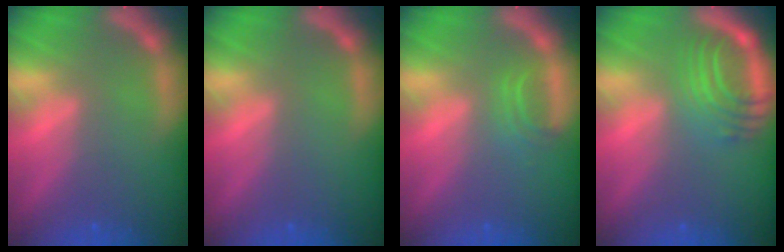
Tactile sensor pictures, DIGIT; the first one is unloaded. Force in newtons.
{"total": 0.0}
{"total": 1.9}
{"total": 6.5}